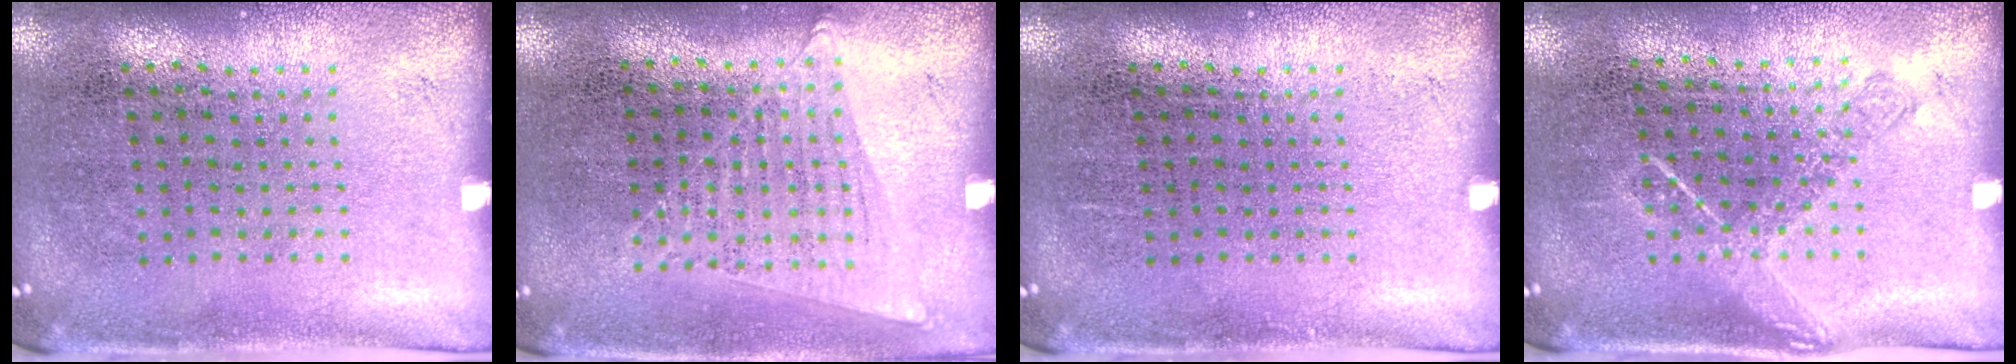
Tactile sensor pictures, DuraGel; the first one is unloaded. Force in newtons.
{"total": 1.0, "press": 0.9, "slide": 0.4}
{"total": 0.0}
{"total": 1.2, "press": 1.0, "slide": 0.6}